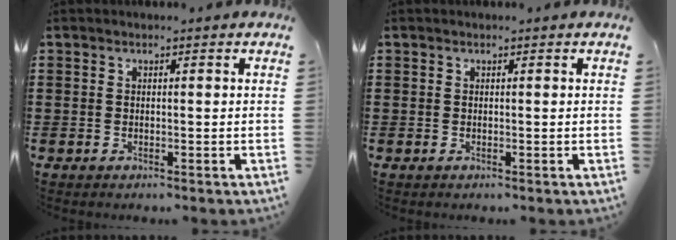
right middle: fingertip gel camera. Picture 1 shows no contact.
{"total": 0.0}